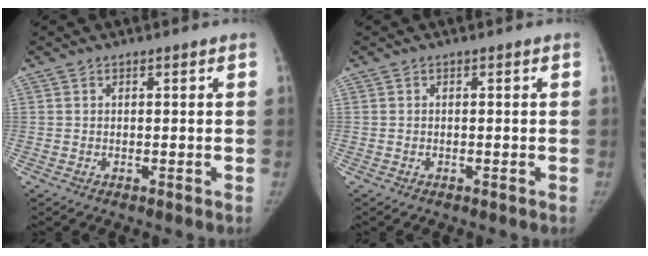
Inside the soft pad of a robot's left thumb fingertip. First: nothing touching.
{"total": 0.0}